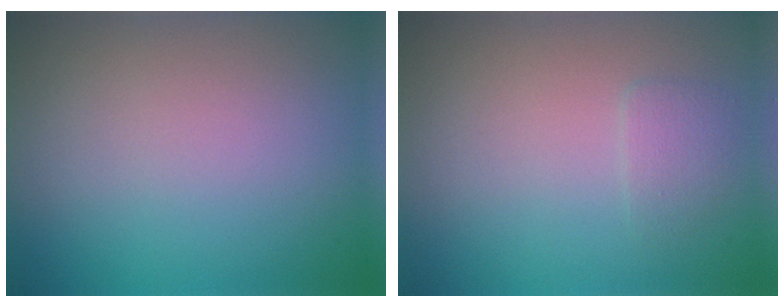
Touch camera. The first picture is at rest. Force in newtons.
{"total": 1.2, "press": 1.1, "slide": 0.3}